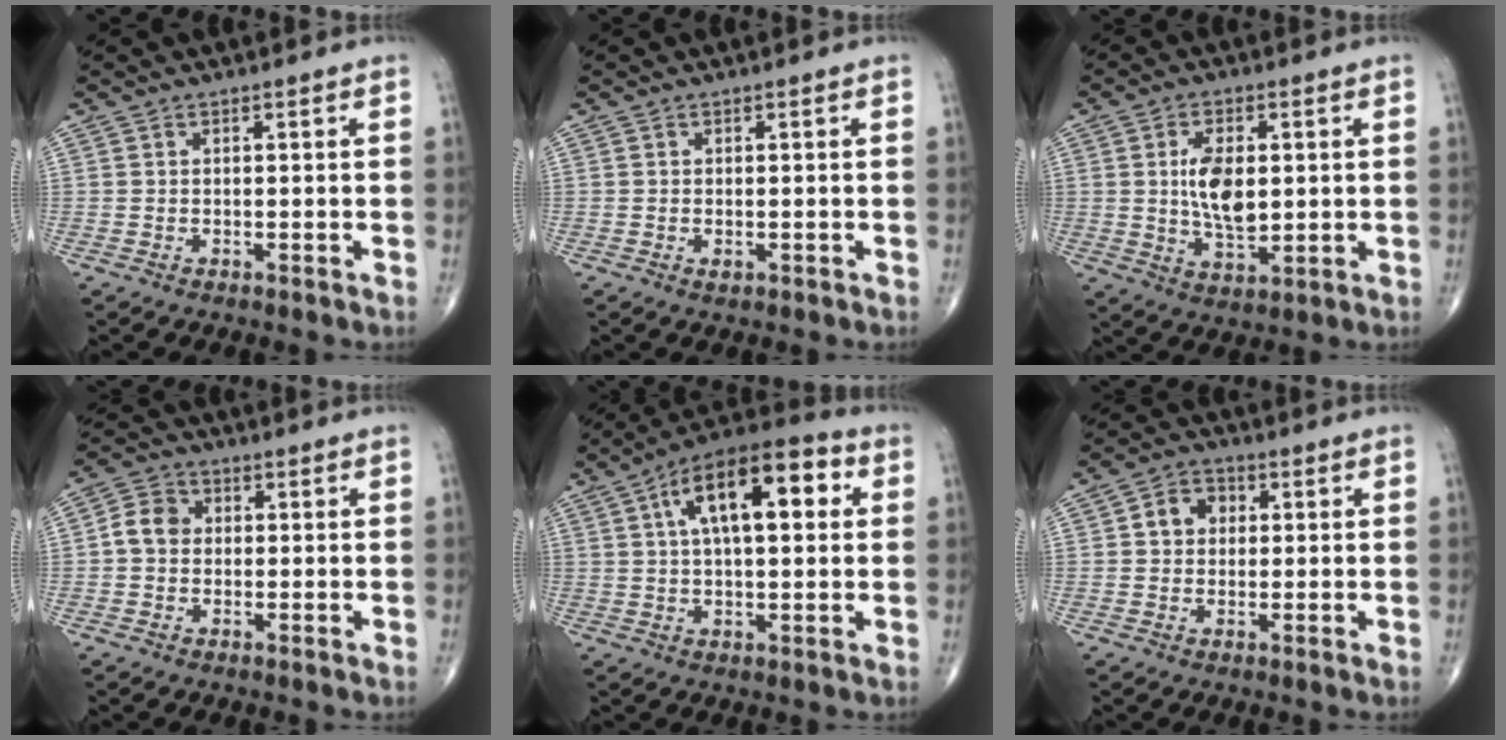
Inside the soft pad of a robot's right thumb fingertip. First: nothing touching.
{"total": 0.8, "force": [-0.2, 0.4, 0.6], "torque": [-0.009, -0.002, -0.003]}
{"total": 9.3, "force": [1.1, 5.0, 7.8], "torque": [-0.131, -0.013, 0.026]}
{"total": 5.0, "force": [0.0, 4.2, 2.7], "torque": [-0.041, 0.014, -0.010]}
{"total": 16.9, "force": [4.6, 7.5, 14.4], "torque": [-0.209, 0.026, 0.064]}
{"total": 5.3, "force": [0.9, 4.4, 2.9], "torque": [-0.028, 0.011, 0.007]}